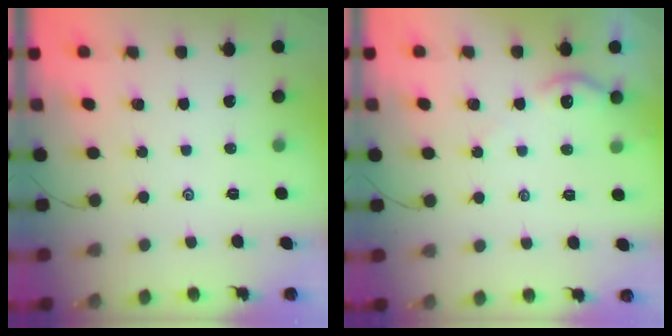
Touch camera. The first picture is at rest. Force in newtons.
{"total": 4.1, "press": 4.1, "slide": 0.4}